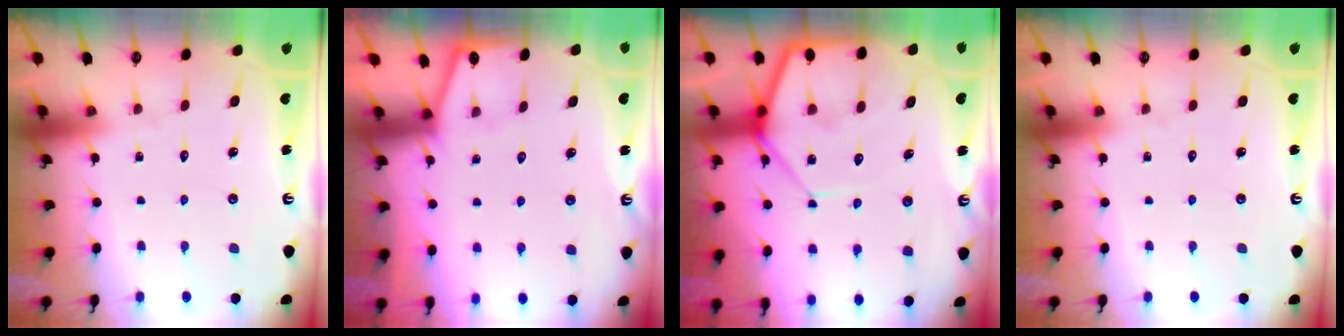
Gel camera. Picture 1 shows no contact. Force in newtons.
{"total": 1.8, "press": 1.8, "slide": 0.1}
{"total": 11.5, "press": 11.4, "slide": 1.0}
{"total": 0.0}